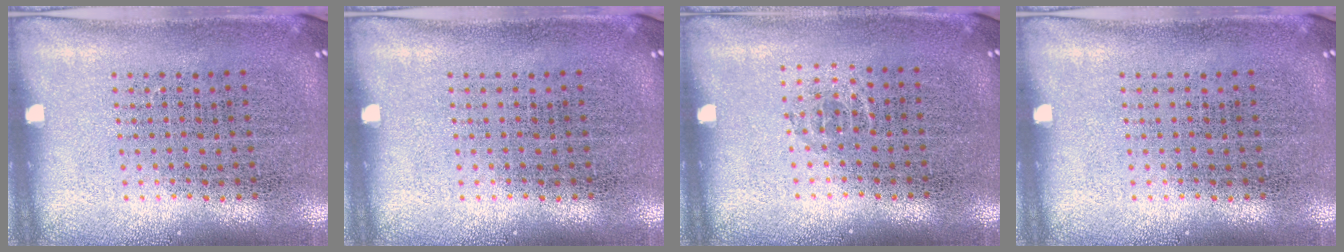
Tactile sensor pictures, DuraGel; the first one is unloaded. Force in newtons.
{"total": 0.0}
{"total": 0.5, "press": 0.4, "slide": 0.4}
{"total": 0.0}